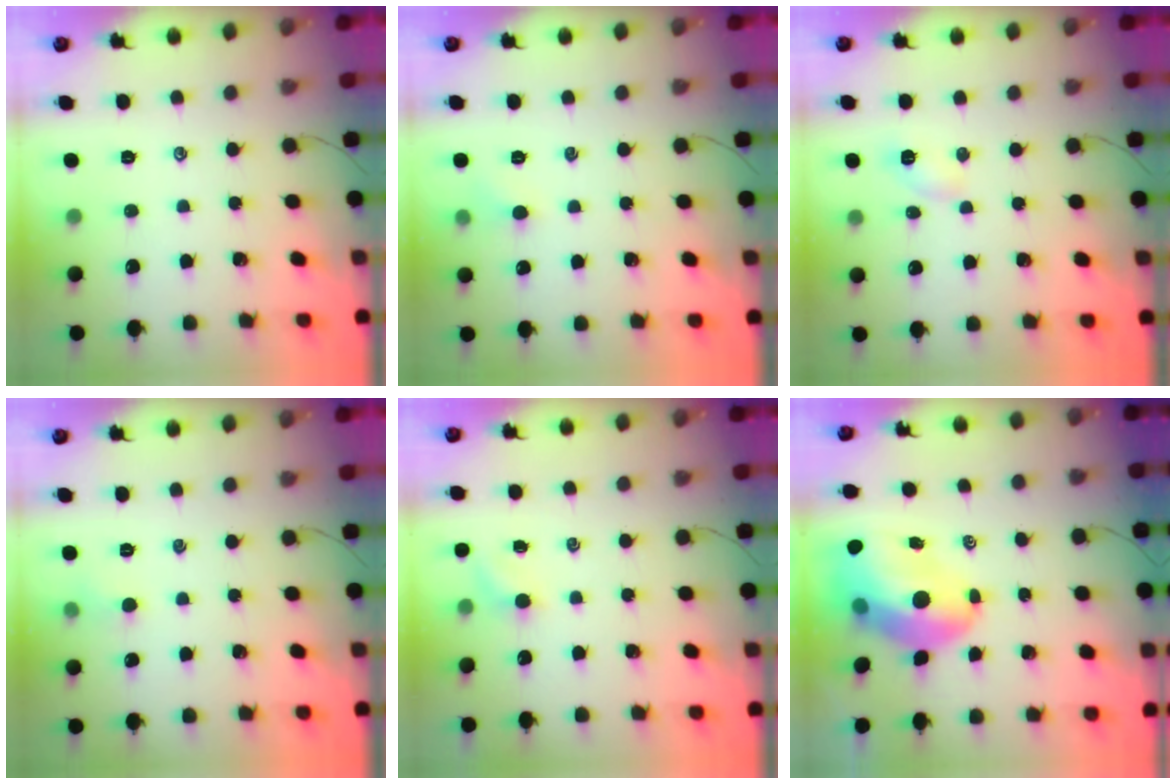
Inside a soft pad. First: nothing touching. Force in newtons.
{"total": 3.8, "press": 3.6, "slide": 1.2}
{"total": 4.2, "press": 4.0, "slide": 1.1}
{"total": 3.6, "press": 3.4, "slide": 1.2}
{"total": 2.9, "press": 2.7, "slide": 0.9}
{"total": 11.0, "press": 10.5, "slide": 3.3}